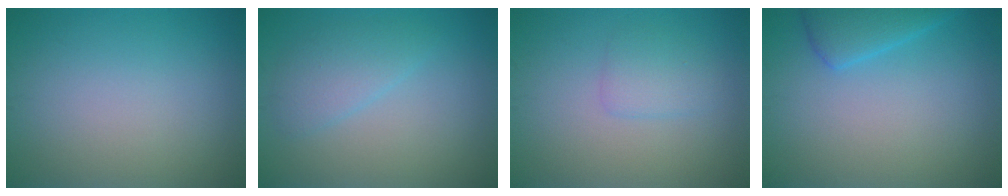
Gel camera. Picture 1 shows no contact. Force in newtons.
{"total": 2.5, "press": 2.5, "slide": 0.2}
{"total": 1.8, "press": 1.8, "slide": 0.0}
{"total": 3.0, "press": 3.0, "slide": 0.3}